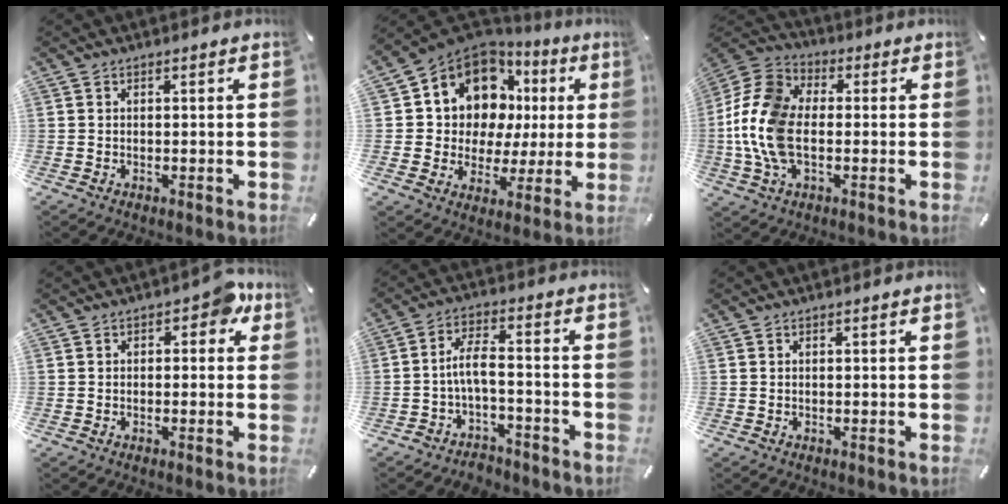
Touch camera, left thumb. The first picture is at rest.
{"total": 11.3, "force": [5.5, 9.2, 3.7], "torque": [-0.079, -0.058, 0.108]}
{"total": 14.4, "force": [-2.1, 9.2, 10.9], "torque": [-0.246, 0.005, -0.037]}
{"total": 5.0, "force": [1.5, 2.8, 3.9], "torque": [-0.049, 0.002, 0.018]}
{"total": 6.3, "force": [-2.6, 2.8, 5.0], "torque": [-0.109, 0.008, -0.054]}
{"total": 0.0}